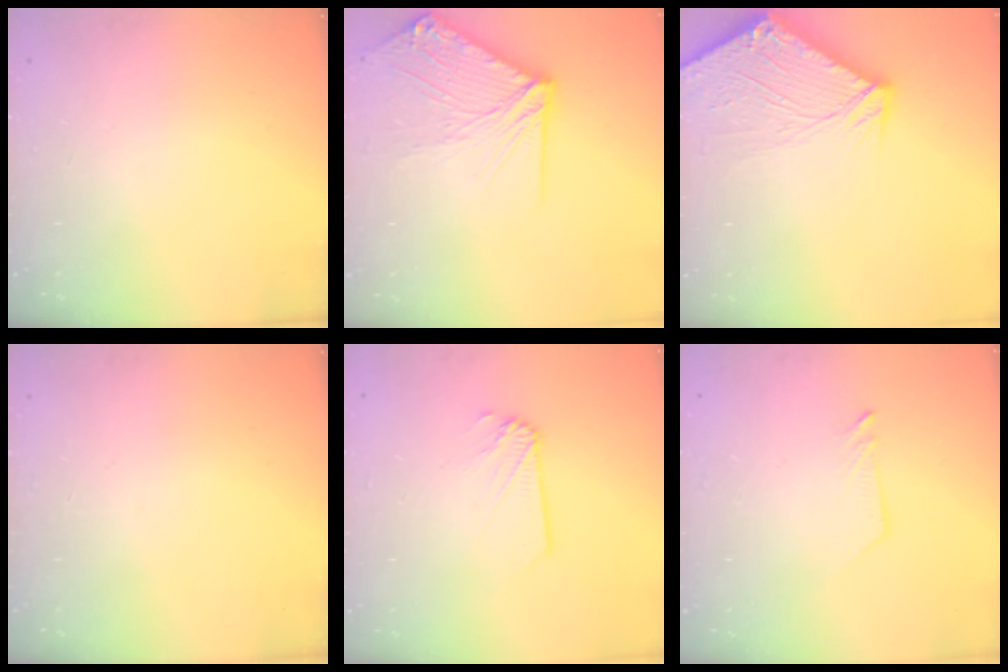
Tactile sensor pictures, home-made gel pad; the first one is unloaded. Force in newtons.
{"total": 12.5, "press": 12.4, "slide": 1.9}
{"total": 9.6, "press": 9.5, "slide": 1.2}
{"total": 0.0}
{"total": 1.2, "press": 1.2, "slide": 0.1}
{"total": 2.5, "press": 2.5, "slide": 0.2}